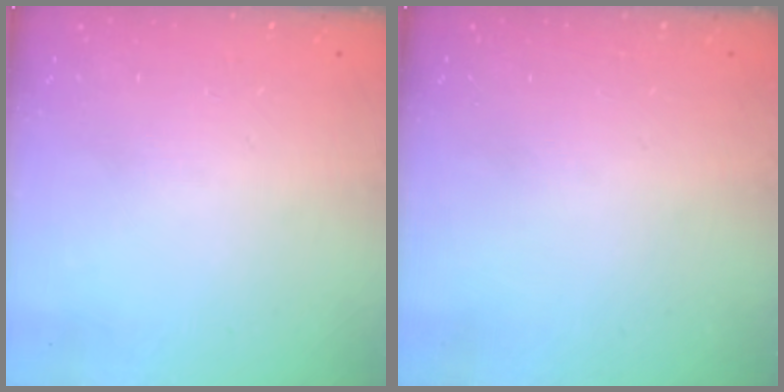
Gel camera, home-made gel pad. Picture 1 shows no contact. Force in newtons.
{"total": 0.0}